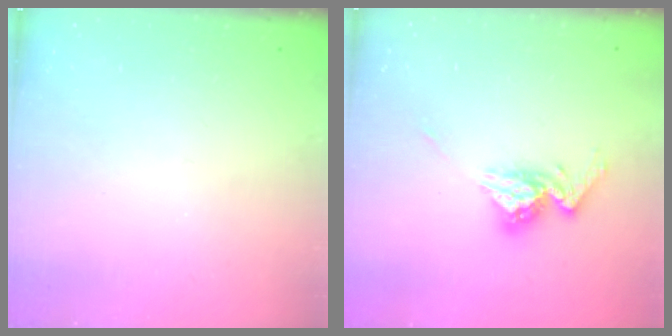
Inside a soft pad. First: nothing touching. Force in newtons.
{"total": 10.6, "press": 10.6, "slide": 1.0}